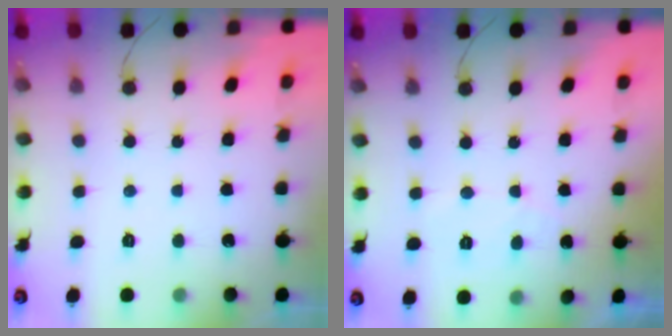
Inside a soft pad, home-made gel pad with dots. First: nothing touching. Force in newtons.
{"total": 3.5, "press": 3.4, "slide": 0.3}